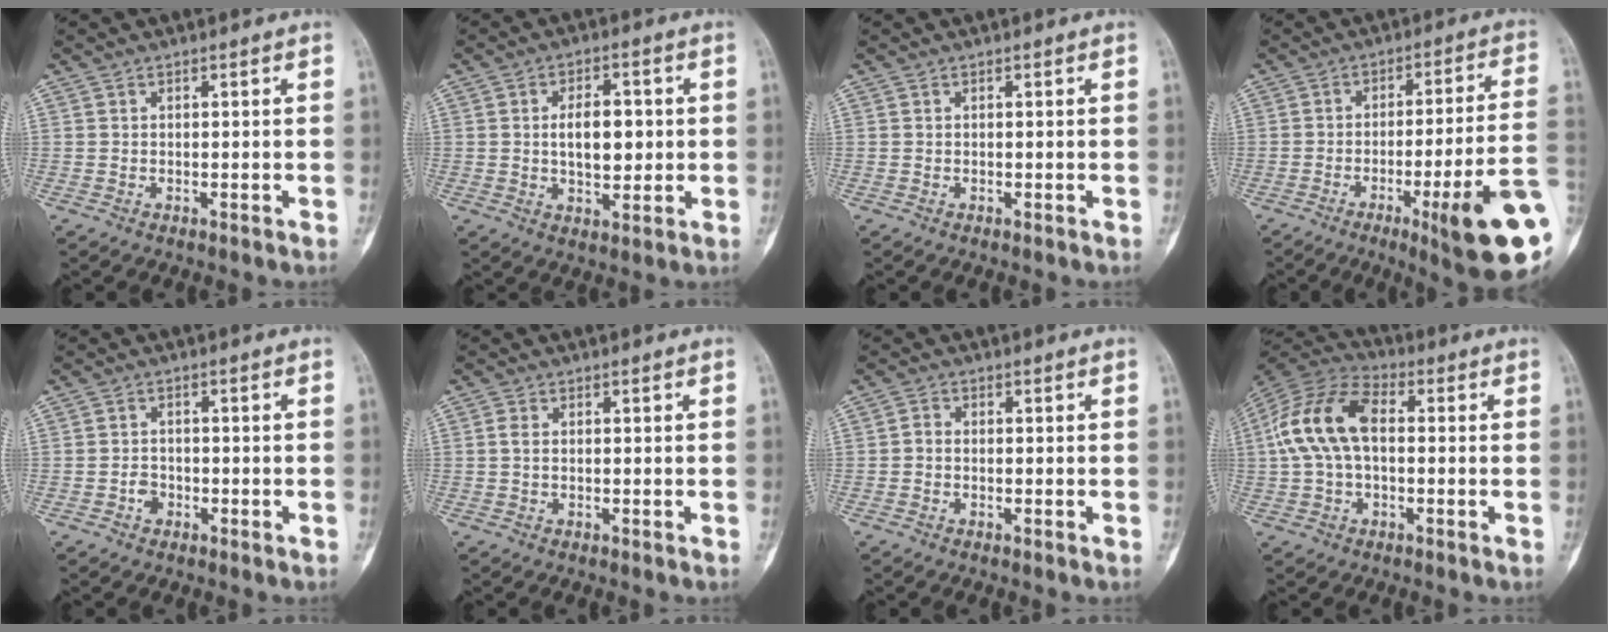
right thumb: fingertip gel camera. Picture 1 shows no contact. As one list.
[{"total": 8.1, "force": [0.6, 4.5, 6.6], "torque": [-0.086, 0.000, 0.012]}, {"total": 0.0}, {"total": 18.9, "force": [-6.7, 2.0, 17.6], "torque": [-0.199, 0.013, -0.091]}, {"total": 2.0, "force": [-1.0, 1.6, 0.8], "torque": [-0.002, 0.009, -0.021]}, {"total": 1.6, "force": [0.1, 1.0, 1.2], "torque": [-0.028, 0.000, 0.002]}, {"total": 1.4, "force": [-0.3, 1.1, 0.8], "torque": [-0.011, 0.003, -0.009]}, {"total": 14.0, "force": [0.9, 8.2, 11.3], "torque": [-0.229, 0.038, 0.007]}]